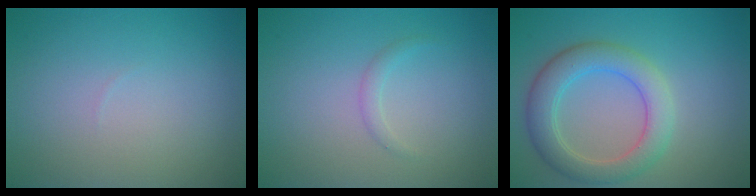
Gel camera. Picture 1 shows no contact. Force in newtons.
{"total": 0.9, "press": 0.9, "slide": 0.0}
{"total": 4.9, "press": 4.9, "slide": 0.3}